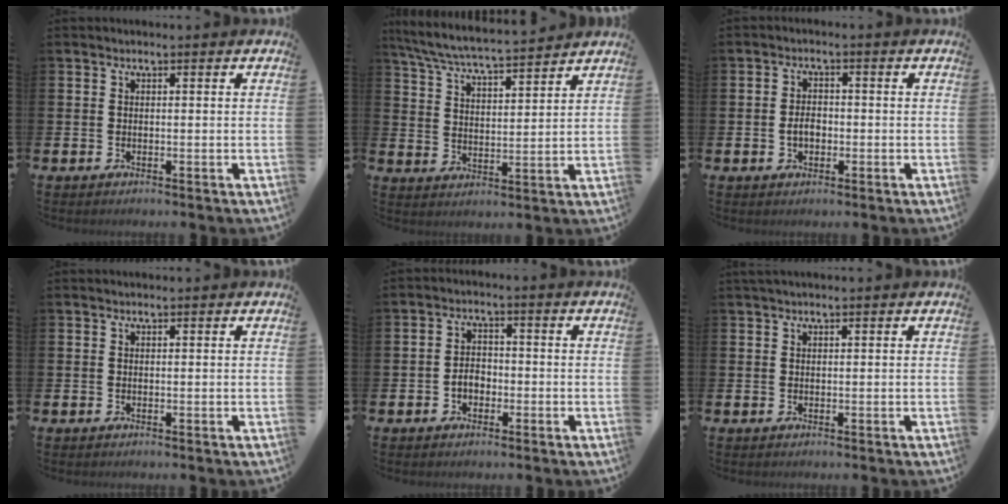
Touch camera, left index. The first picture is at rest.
{"total": 6.2, "force": [6.0, 0.2, 1.8], "torque": [-0.058, -0.042, 0.101]}
{"total": 2.6, "force": [-0.5, 1.8, 1.8], "torque": [-0.023, 0.001, -0.014]}
{"total": 0.0}
{"total": 2.6, "force": [-0.9, 1.9, 1.4], "torque": [-0.017, 0.000, -0.024]}
{"total": 0.9, "force": [0.8, 0.1, 0.3], "torque": [0.000, -0.001, 0.013]}